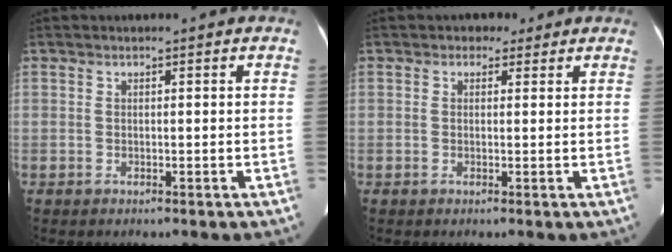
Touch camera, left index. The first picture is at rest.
{"total": 2.1, "force": [1.3, 1.6, 0.6], "torque": [-0.008, 0.007, 0.014]}